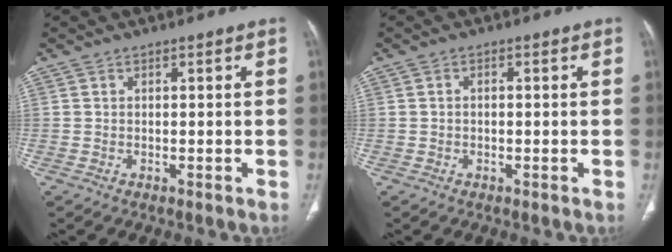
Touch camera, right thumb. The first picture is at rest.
{"total": 0.8, "force": [-0.1, 0.5, 0.5], "torque": [-0.008, 0.003, -0.004]}